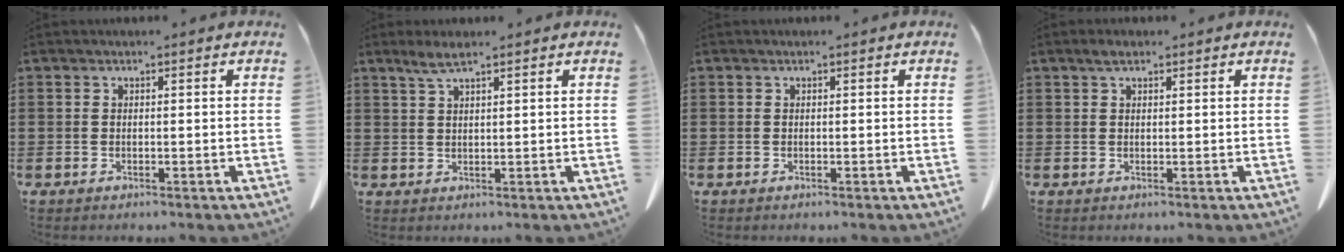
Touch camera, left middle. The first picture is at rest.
{"total": 2.7, "force": [1.9, 0.3, 1.8], "torque": [-0.040, 0.001, 0.034]}
{"total": 0.0}
{"total": 1.4, "force": [0.9, 0.5, 1.0], "torque": [-0.022, 0.004, 0.015]}